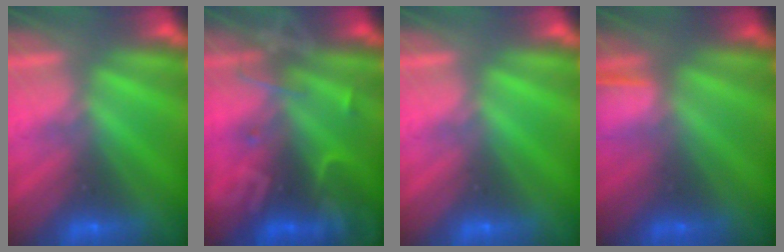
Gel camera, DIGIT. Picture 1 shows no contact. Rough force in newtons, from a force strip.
{"total": 2.5}
{"total": 0.0}
{"total": 1.4}